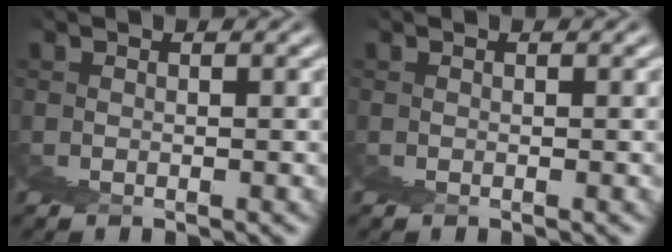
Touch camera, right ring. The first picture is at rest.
{"total": 0.0}